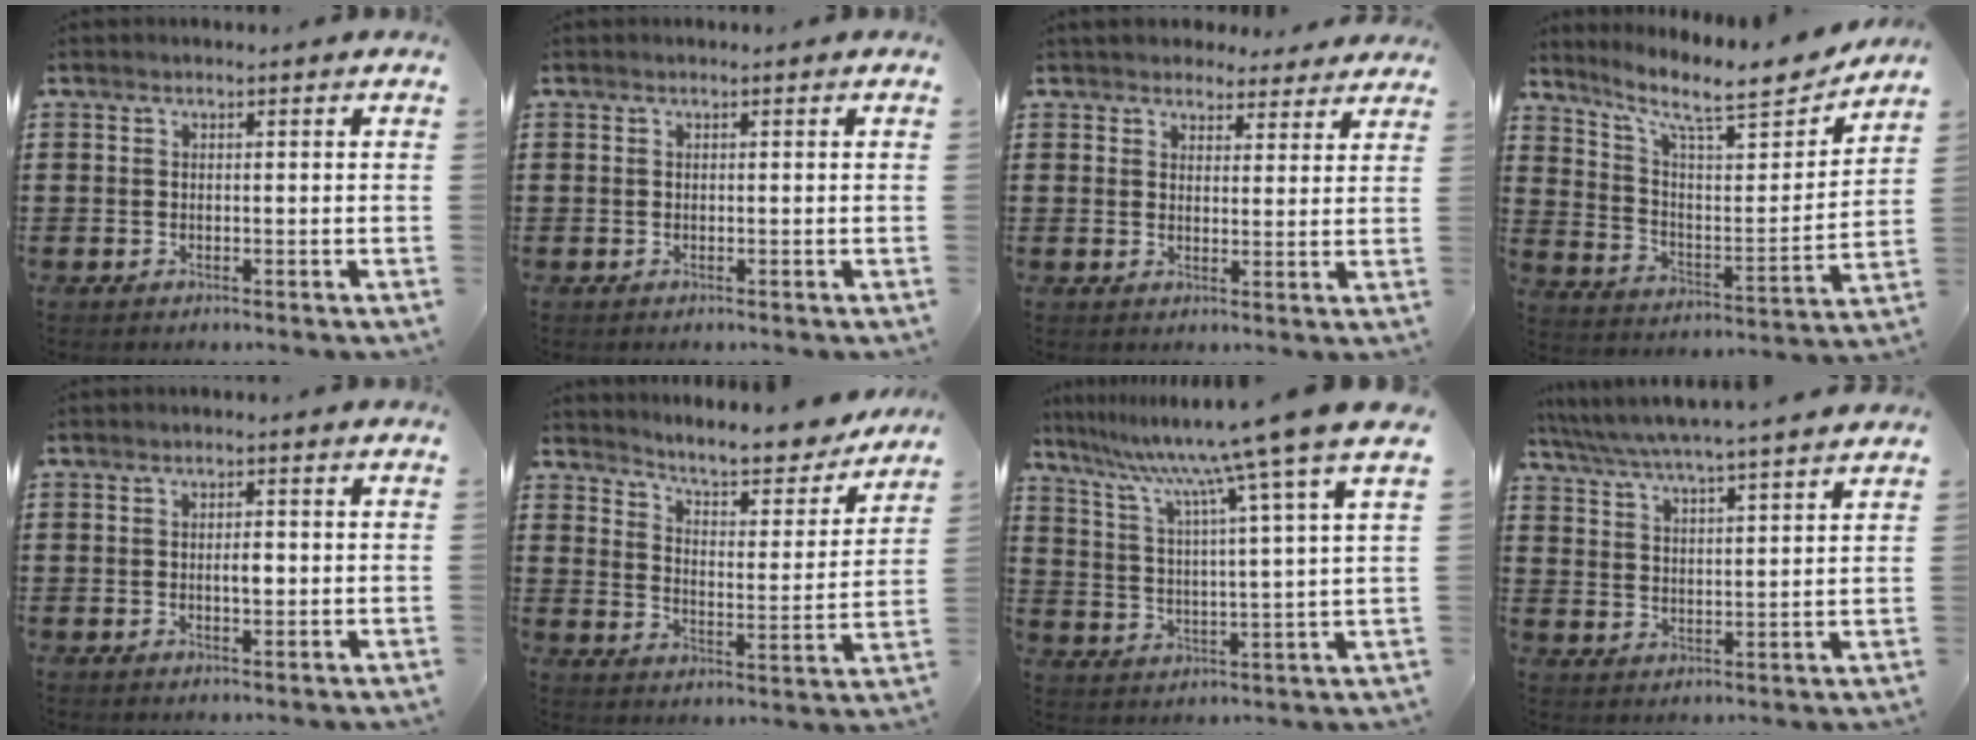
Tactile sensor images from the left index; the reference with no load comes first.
{"total": 0.0}
{"total": 4.0, "force": [3.6, 1.5, 0.4], "torque": [-0.013, -0.004, 0.068]}
{"total": 10.7, "force": [8.7, 2.1, 5.8], "torque": [-0.125, -0.060, 0.141]}
{"total": 2.2, "force": [0.0, 0.7, 2.0], "torque": [-0.031, -0.001, -0.003]}
{"total": 6.2, "force": [5.9, 0.3, 2.1], "torque": [-0.053, -0.050, 0.092]}
{"total": 10.7, "force": [9.0, -1.7, 5.6], "torque": [-0.146, -0.060, 0.139]}
{"total": 4.8, "force": [4.6, -0.6, 1.6], "torque": [-0.051, -0.033, 0.074]}